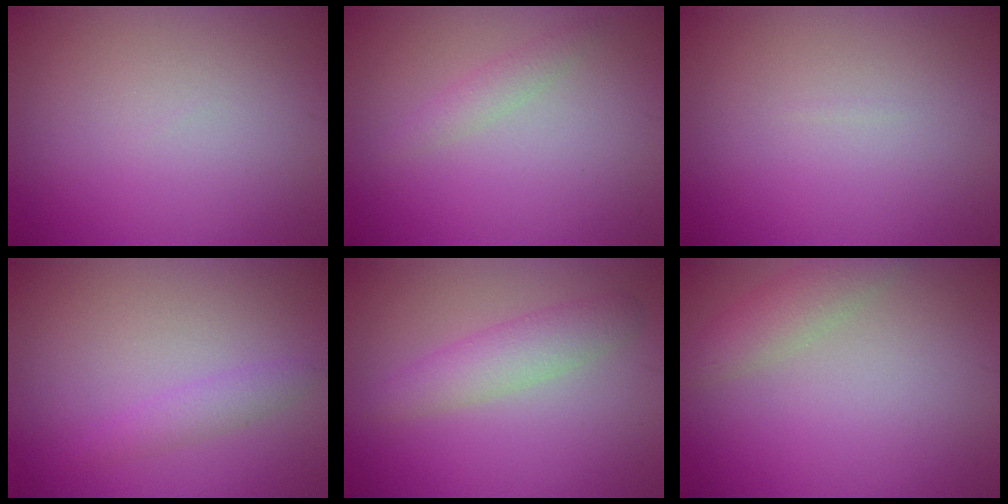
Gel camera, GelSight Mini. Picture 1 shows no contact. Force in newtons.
{"total": 1.2, "press": 1.2, "slide": 0.0}
{"total": 0.0}
{"total": 1.5, "press": 1.5, "slide": 0.0}
{"total": 2.8, "press": 2.8, "slide": 0.0}
{"total": 2.6, "press": 2.6, "slide": 0.1}